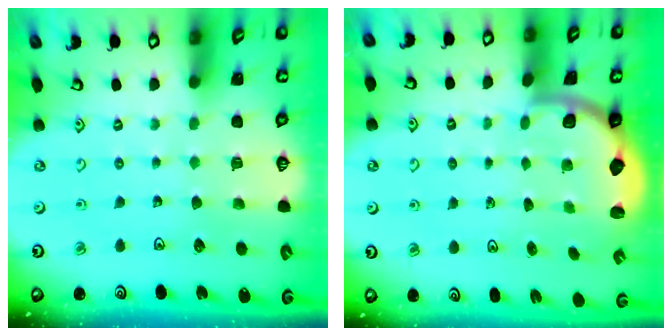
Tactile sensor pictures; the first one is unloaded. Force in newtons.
{"total": 2.2, "press": 2.0, "slide": 1.1}